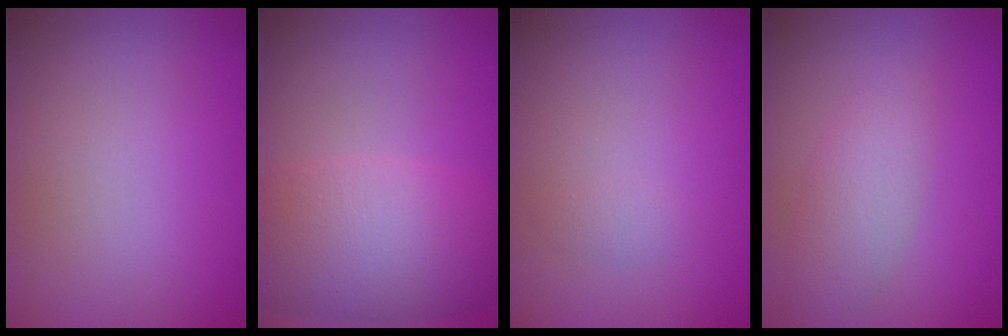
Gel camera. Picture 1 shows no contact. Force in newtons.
{"total": 6.9, "press": 6.9, "slide": 0.1}
{"total": 0.5, "press": 0.5, "slide": 0.1}
{"total": 3.0, "press": 3.0, "slide": 0.2}